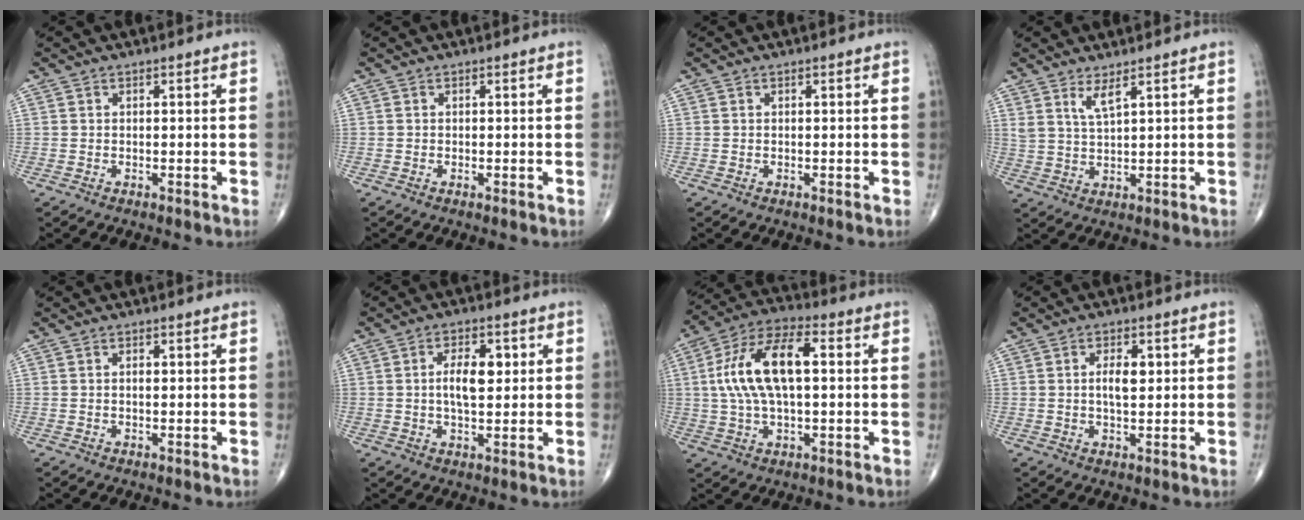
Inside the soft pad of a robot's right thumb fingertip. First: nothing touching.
{"total": 0.0}
{"total": 0.0}
{"total": 3.8, "force": [2.4, 0.5, 2.8], "torque": [-0.060, -0.025, 0.055]}
{"total": 1.1, "force": [0.2, 0.4, 1.0], "torque": [-0.019, 0.003, 0.004]}
{"total": 7.2, "force": [1.2, 3.4, 6.2], "torque": [-0.096, -0.001, 0.018]}
{"total": 15.4, "force": [1.9, 7.0, 13.6], "torque": [-0.266, 0.027, 0.032]}
{"total": 4.6, "force": [0.9, 2.1, 4.1], "torque": [-0.066, -0.003, 0.016]}